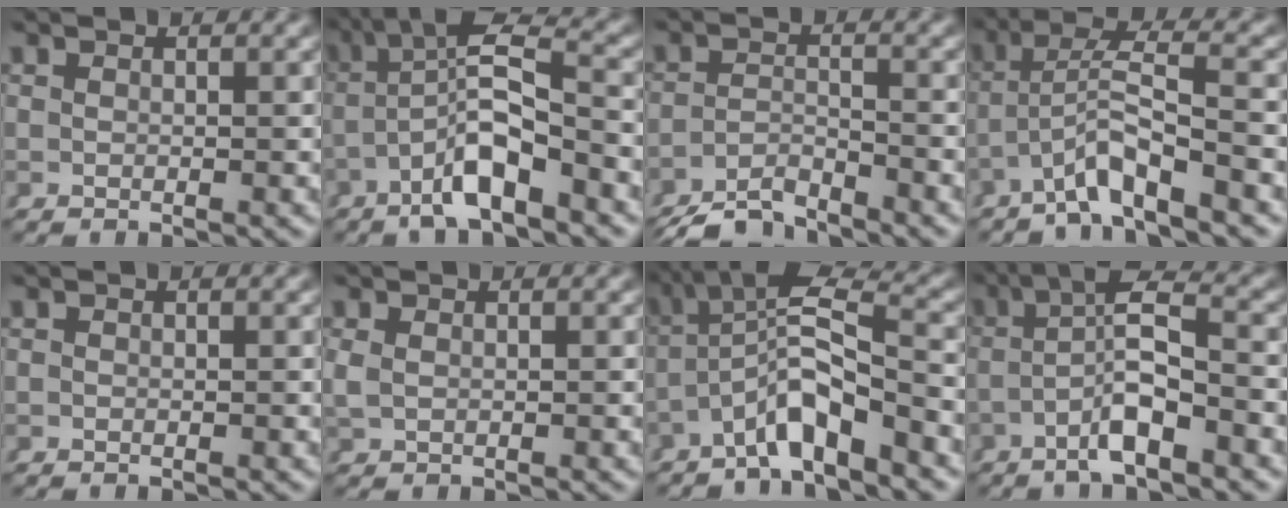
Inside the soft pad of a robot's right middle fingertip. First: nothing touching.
{"total": 7.1, "force": [0.2, 3.3, 6.3], "torque": [-0.108, -0.001, 0.004]}
{"total": 4.7, "force": [-4.4, 0.6, 1.3], "torque": [-0.006, -0.003, -0.075]}
{"total": 5.0, "force": [0.0, 1.9, 4.6], "torque": [-0.090, 0.003, -0.001]}
{"total": 0.0}
{"total": 0.8, "force": [0.2, 0.5, 0.6], "torque": [-0.018, -0.002, 0.013]}
{"total": 6.4, "force": [-0.3, 3.2, 5.5], "torque": [-0.094, -0.003, -0.005]}
{"total": 5.3, "force": [0.1, 1.7, 5.1], "torque": [-0.085, 0.004, 0.000]}